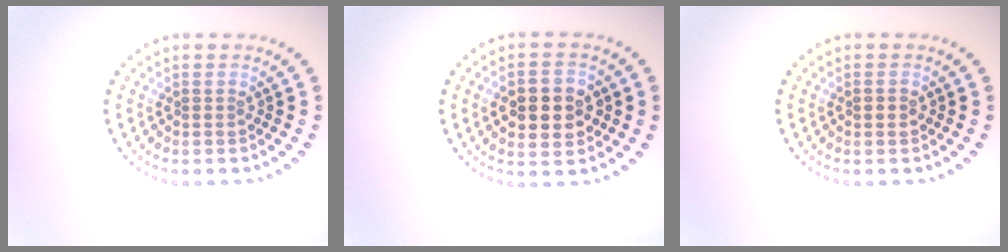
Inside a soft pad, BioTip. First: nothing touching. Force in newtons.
{"total": 5.2, "press": 5.2, "slide": 0.3}
{"total": 1.1, "press": 1.1, "slide": 0.0}